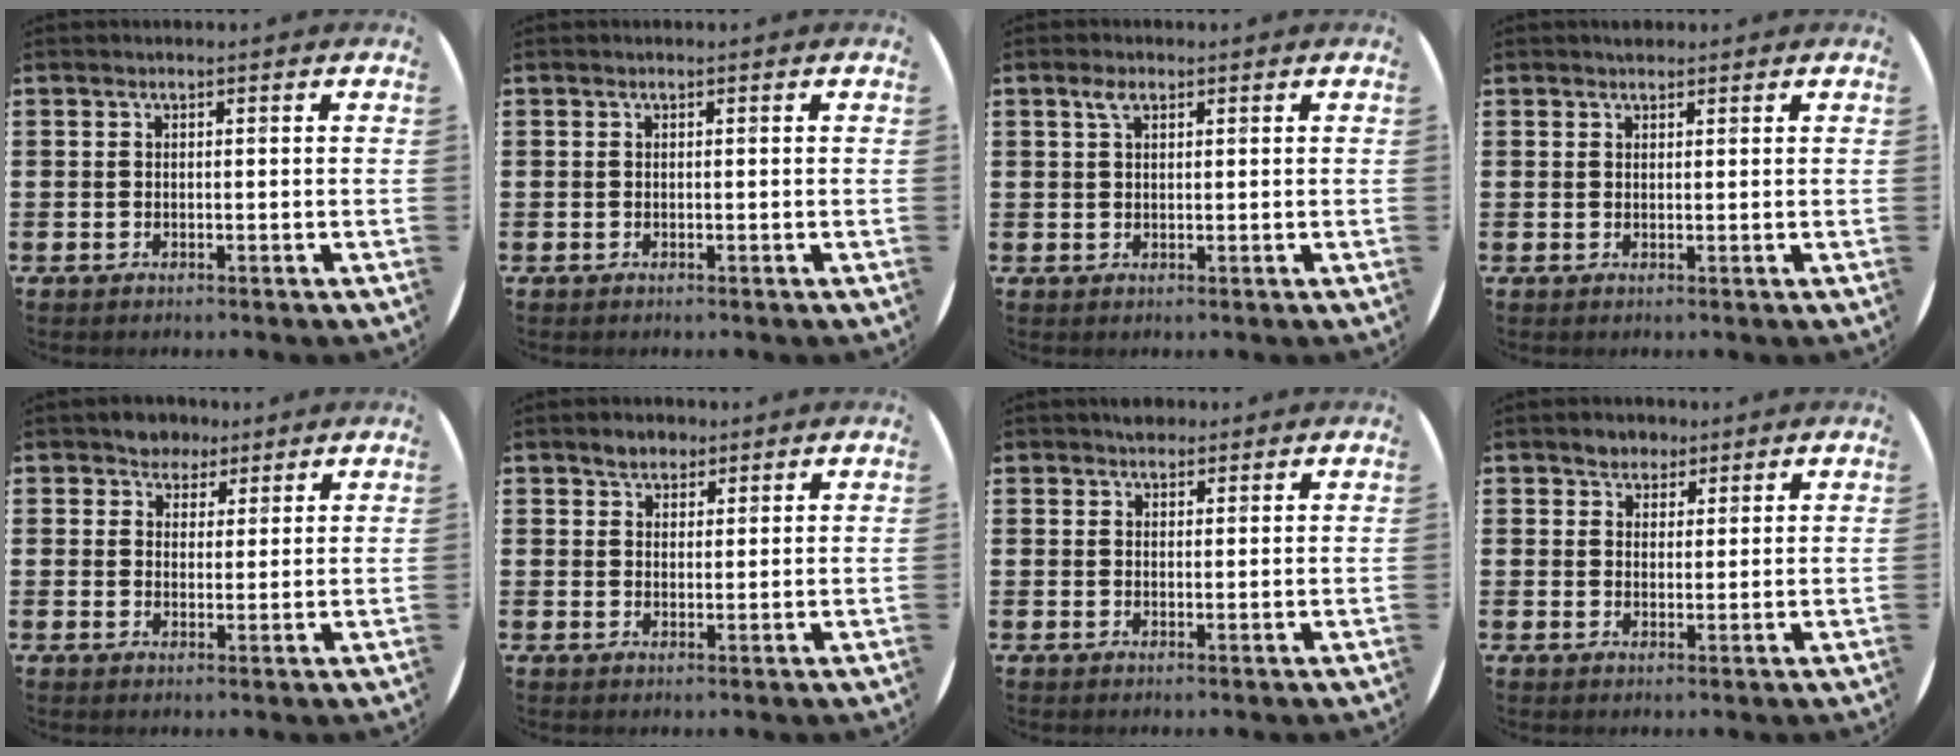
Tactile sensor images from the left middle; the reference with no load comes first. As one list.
[{"total": 0.0}, {"total": 2.0, "force": [1.2, 1.0, 1.3], "torque": [-0.021, 0.003, 0.019]}, {"total": 0.9, "force": [0.9, 0.3, 0.0], "torque": [-0.001, 0.002, 0.017]}, {"total": 3.4, "force": [2.8, 1.9, 0.0], "torque": [-0.003, 0.002, 0.053]}, {"total": 2.6, "force": [2.2, 1.2, 0.3], "torque": [-0.001, 0.002, 0.042]}, {"total": 2.0, "force": [1.8, 0.9, 0.0], "torque": [0.004, 0.003, 0.035]}, {"total": 2.4, "force": [2.1, 1.3, -0.1], "torque": [0.003, 0.002, 0.039]}]